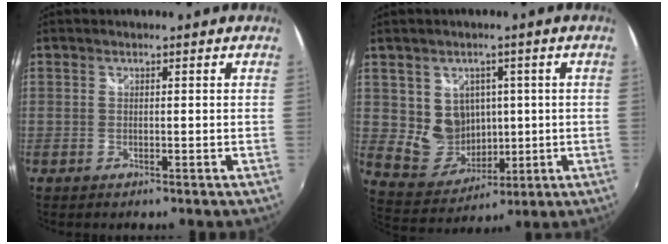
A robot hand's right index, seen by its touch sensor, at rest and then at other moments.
{"total": 8.7, "force": [1.3, 8.1, 2.9], "torque": [-0.064, 0.001, 0.044]}